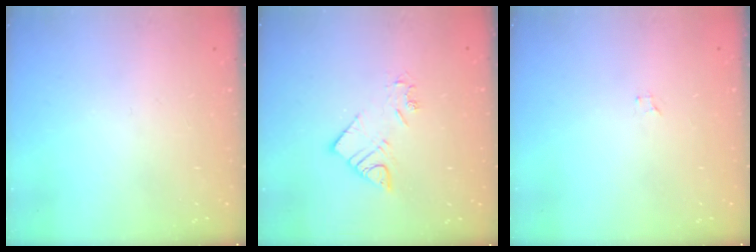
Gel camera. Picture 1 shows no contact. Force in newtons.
{"total": 7.5, "press": 7.5, "slide": 0.5}
{"total": 0.6, "press": 0.6, "slide": 0.1}